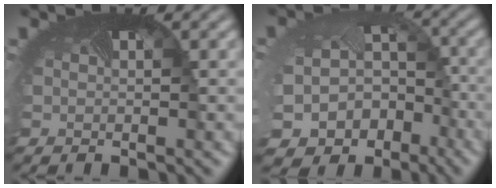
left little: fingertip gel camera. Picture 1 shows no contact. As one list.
[{"total": 13.6, "force": [-7.3, 10.6, 4.5], "torque": [-0.097, -0.073, -0.093]}]